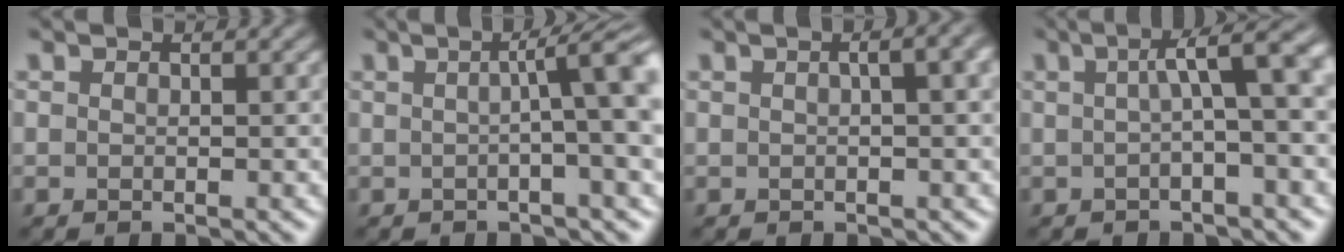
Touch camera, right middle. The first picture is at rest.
{"total": 9.6, "force": [1.3, 2.5, 9.2], "torque": [-0.094, 0.017, 0.009]}
{"total": 7.4, "force": [2.5, 3.5, 6.1], "torque": [-0.027, 0.037, 0.003]}
{"total": 7.2, "force": [0.9, 1.9, 6.9], "torque": [-0.075, 0.022, 0.007]}